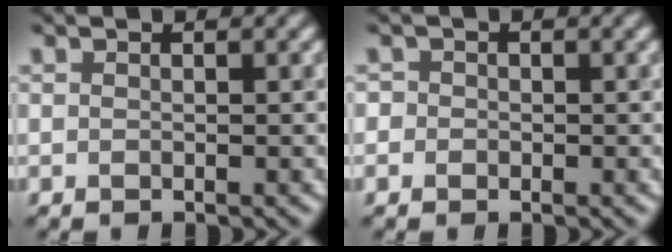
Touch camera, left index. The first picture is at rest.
{"total": 0.9, "force": [0.0, 0.9, -0.1], "torque": [0.012, -0.003, -0.011]}